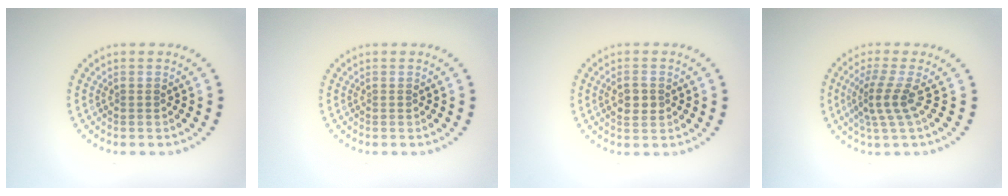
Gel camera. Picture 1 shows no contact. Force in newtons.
{"total": 0.0}
{"total": 2.1, "press": 2.1, "slide": 0.2}
{"total": 3.0, "press": 1.9, "slide": 2.3}